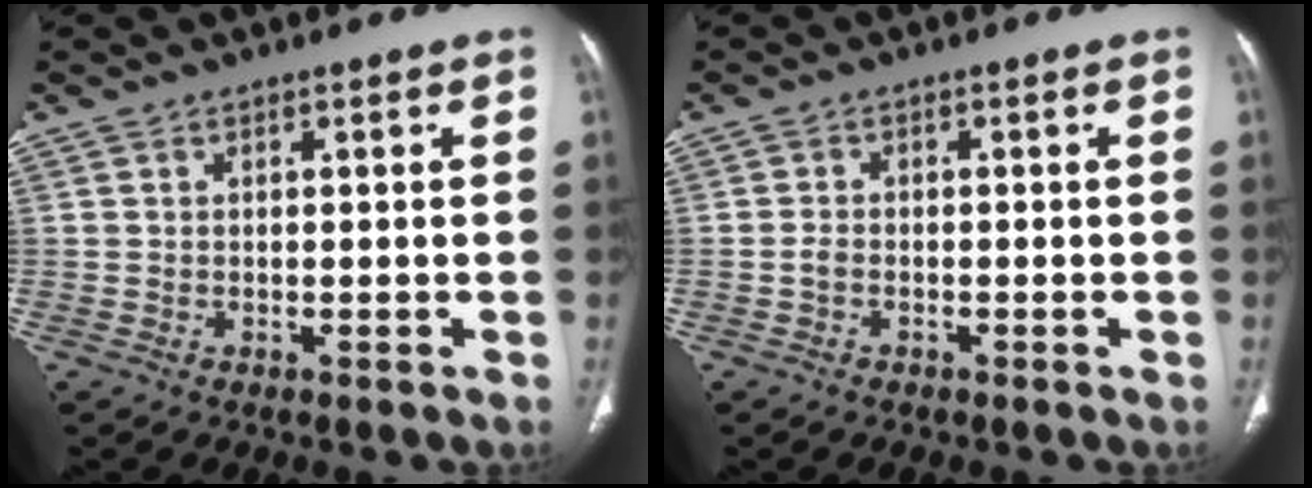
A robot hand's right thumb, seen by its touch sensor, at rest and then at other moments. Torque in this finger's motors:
{"motor_torque": [-0.23, 0.14, 0.44, 0.00, -0.01]}